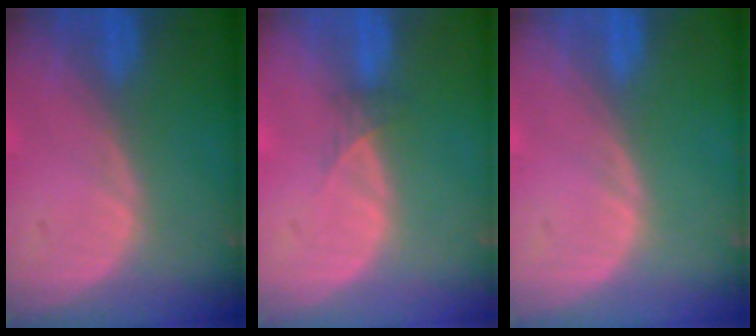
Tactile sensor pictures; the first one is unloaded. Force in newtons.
{"total": 1.3, "press": 1.0, "slide": 0.8}
{"total": 0.0}